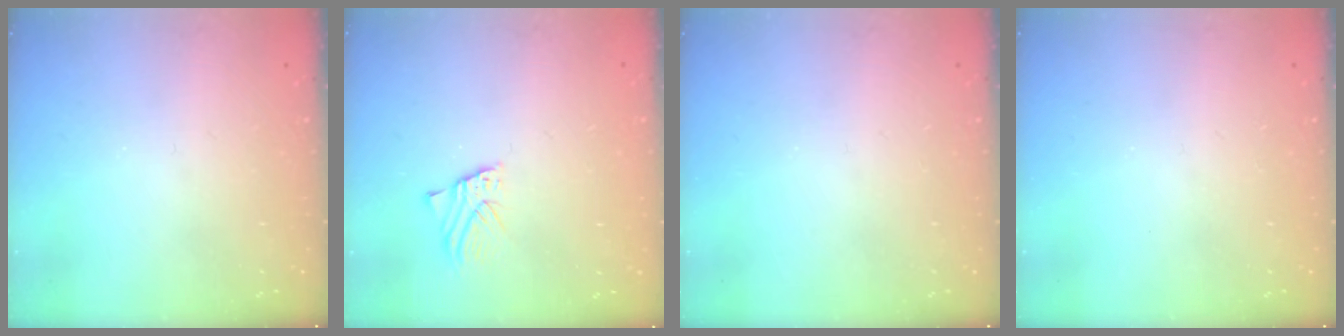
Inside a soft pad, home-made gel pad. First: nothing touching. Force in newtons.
{"total": 1.5, "press": 1.5, "slide": 0.1}
{"total": 0.0}
{"total": 0.0}